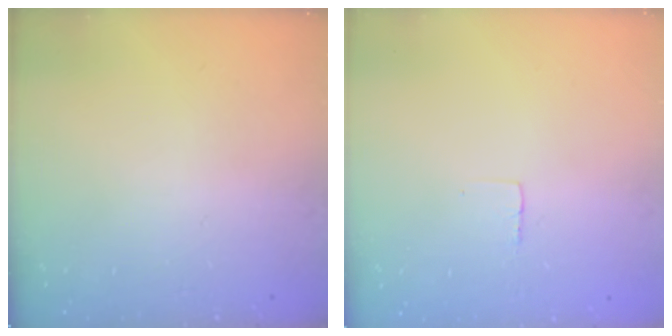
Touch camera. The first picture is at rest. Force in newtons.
{"total": 2.3, "press": 2.3, "slide": 0.1}